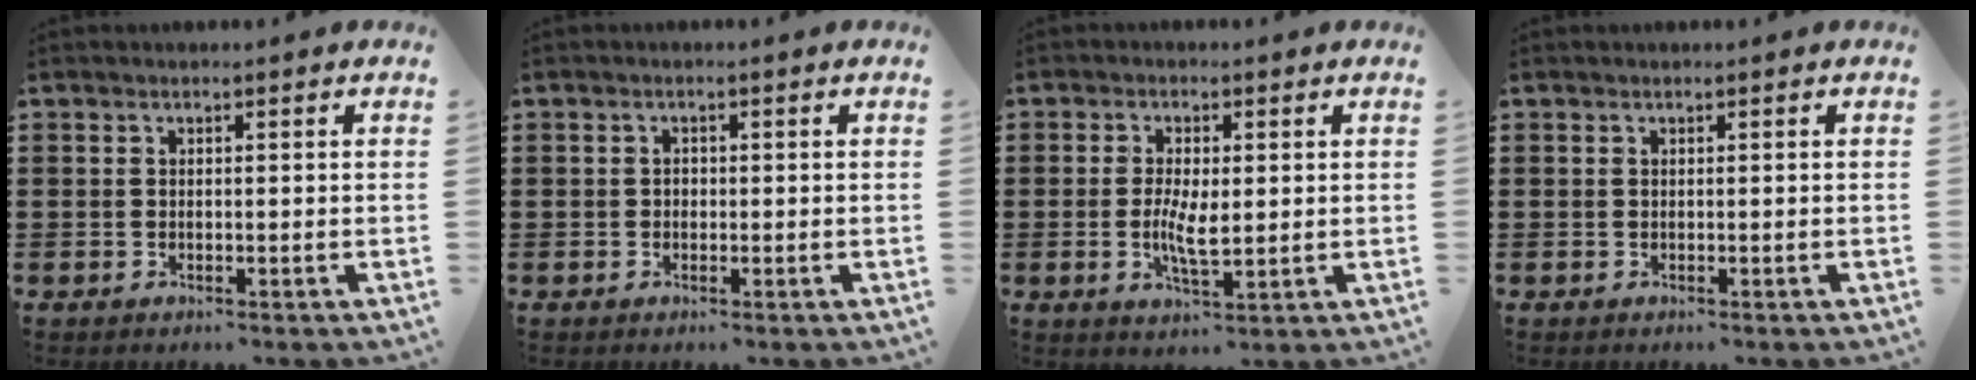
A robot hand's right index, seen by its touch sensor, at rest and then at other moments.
{"total": 0.8, "force": [-0.2, 0.6, 0.4], "torque": [-0.011, 0.001, -0.004]}
{"total": 5.2, "force": [-0.2, 1.9, 4.8], "torque": [-0.094, 0.000, -0.005]}
{"total": 0.0}